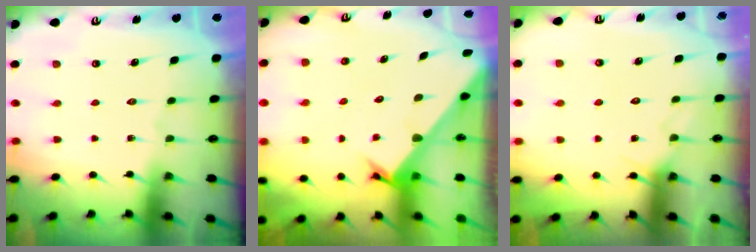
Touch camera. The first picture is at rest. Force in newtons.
{"total": 2.5, "press": 2.5, "slide": 0.2}
{"total": 5.8, "press": 5.8, "slide": 0.4}